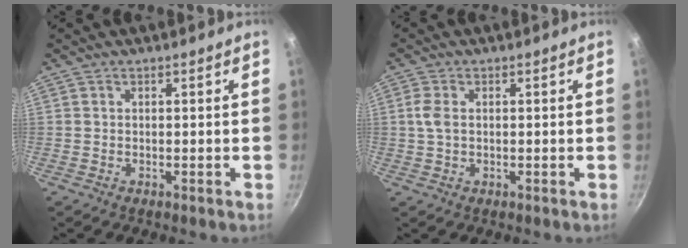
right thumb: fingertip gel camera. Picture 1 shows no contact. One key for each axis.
{"total": 3.1, "fx": 0.3, "fy": 2.0, "fz": 2.4, "tx": -0.055, "ty": 0.004, "tz": 0.003}